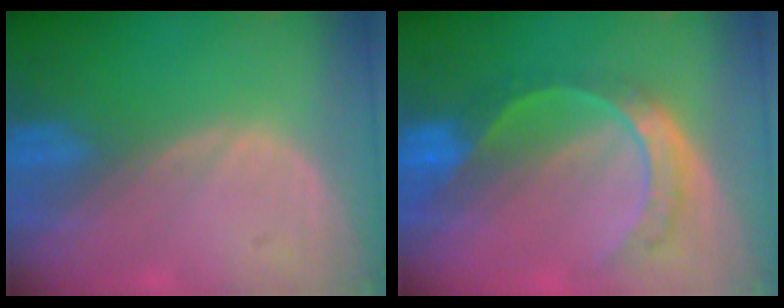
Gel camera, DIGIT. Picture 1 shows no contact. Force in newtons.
{"total": 7.9, "press": 6.5, "slide": 4.4}